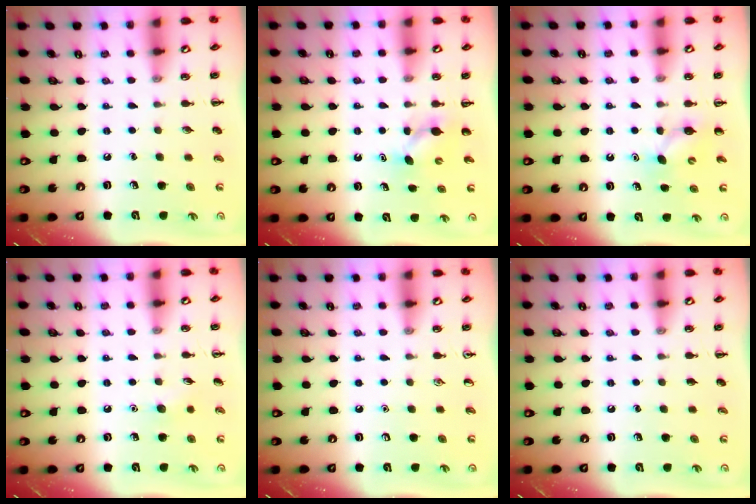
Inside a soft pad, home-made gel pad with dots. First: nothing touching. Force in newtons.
{"total": 3.8, "press": 3.6, "slide": 1.2}
{"total": 5.1, "press": 5.0, "slide": 1.3}
{"total": 4.7, "press": 4.5, "slide": 1.2}
{"total": 0.0}
{"total": 0.0}